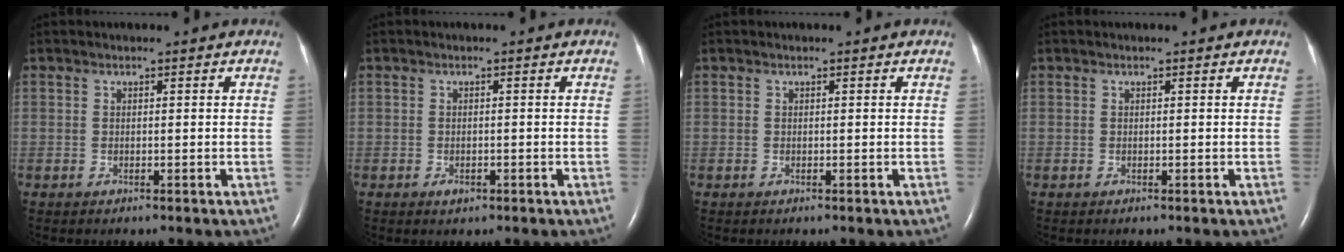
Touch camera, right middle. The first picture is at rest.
{"total": 1.1, "force": [-0.6, 0.7, 0.6], "torque": [-0.013, -0.001, -0.004]}
{"total": 0.0}
{"total": 0.0}